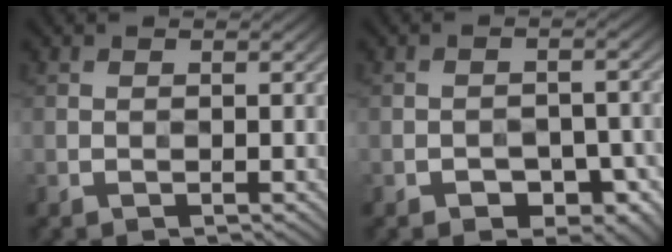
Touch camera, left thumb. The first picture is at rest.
{"total": 3.1, "force": [-2.3, 1.8, 1.1], "torque": [-0.011, 0.008, -0.034]}